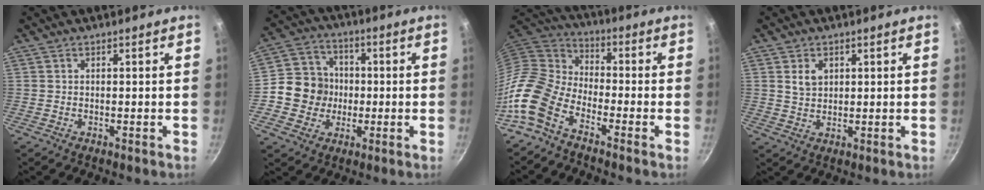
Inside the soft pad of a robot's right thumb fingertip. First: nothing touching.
{"total": 10.0, "force": [-1.1, 9.3, 3.6], "torque": [-0.032, 0.022, -0.034]}
{"total": 11.5, "force": [-7.0, 6.3, 6.6], "torque": [-0.127, 0.066, -0.168]}
{"total": 3.7, "force": [1.4, 2.7, 2.2], "torque": [-0.029, -0.003, 0.027]}